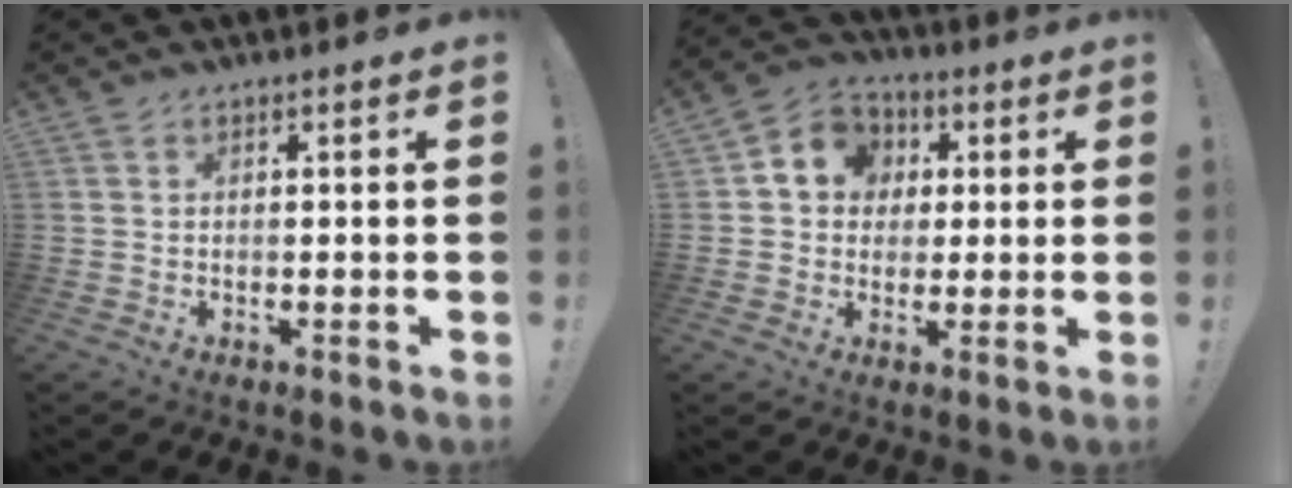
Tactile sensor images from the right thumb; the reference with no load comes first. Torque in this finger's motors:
{"motor_torque": [1.12, 1.01, 0.68, 0.03, 0.03]}